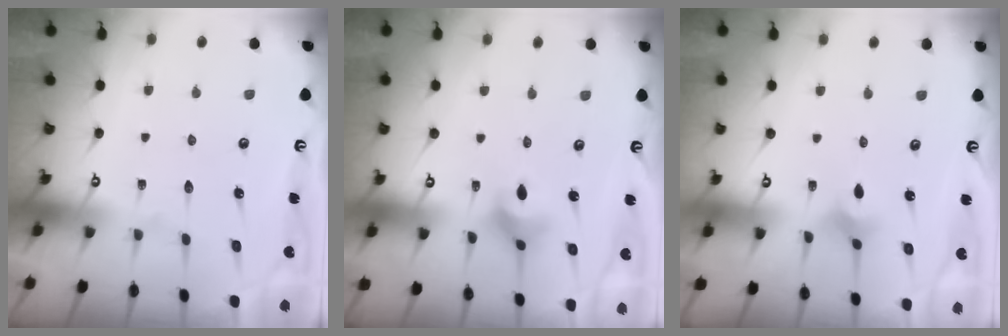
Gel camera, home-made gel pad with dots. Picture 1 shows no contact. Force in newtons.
{"total": 6.1, "press": 5.8, "slide": 1.7}
{"total": 2.6, "press": 2.6, "slide": 0.5}